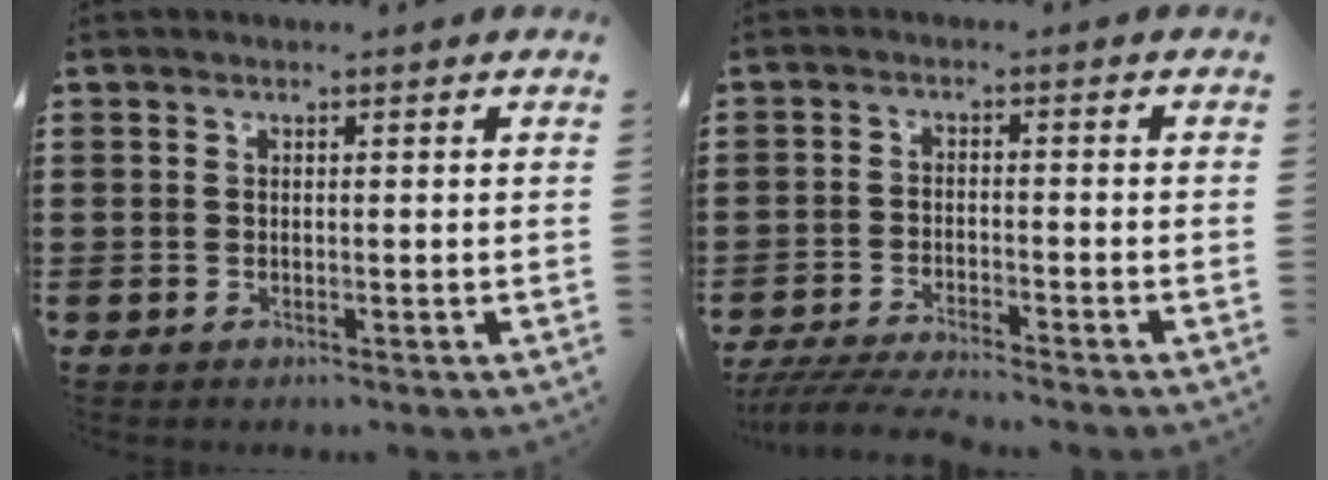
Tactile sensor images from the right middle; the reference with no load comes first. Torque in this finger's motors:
{"motor_torque": [0.03, -0.03, 0.05, 0.03]}